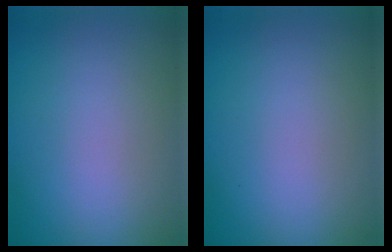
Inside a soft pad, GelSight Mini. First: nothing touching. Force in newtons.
{"total": 0.0}